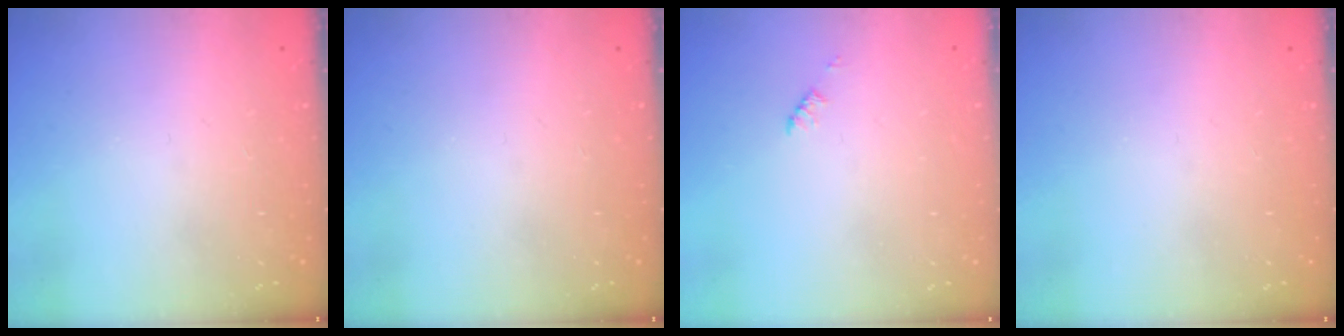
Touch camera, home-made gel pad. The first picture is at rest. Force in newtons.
{"total": 0.0}
{"total": 1.2, "press": 1.2, "slide": 0.2}
{"total": 0.0}